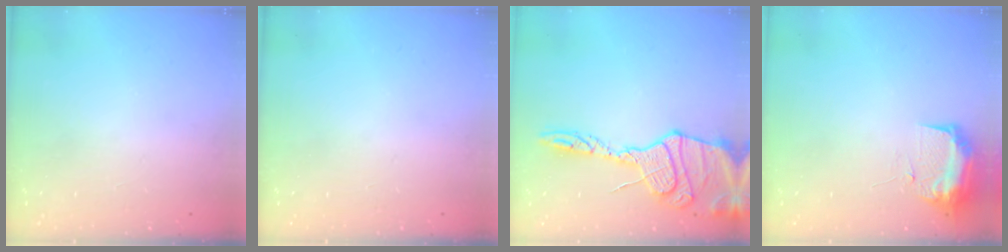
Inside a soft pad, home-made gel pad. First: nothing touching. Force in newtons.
{"total": 0.0}
{"total": 19.5, "press": 19.4, "slide": 1.9}
{"total": 9.6, "press": 9.6, "slide": 0.9}